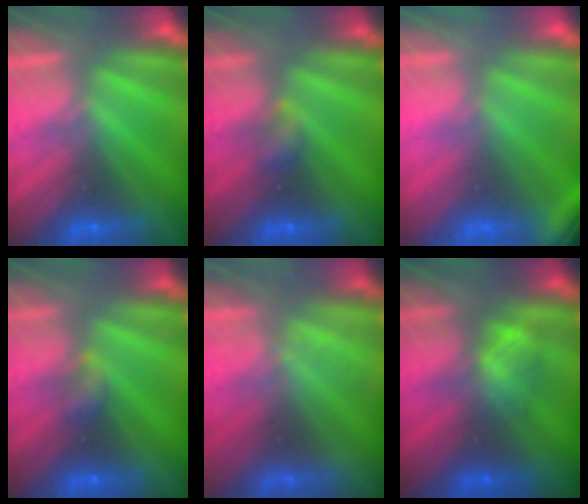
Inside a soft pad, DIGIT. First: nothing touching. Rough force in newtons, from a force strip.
{"total": 2.2}
{"total": 2.9}
{"total": 2.2}
{"total": 2.2}
{"total": 2.3}